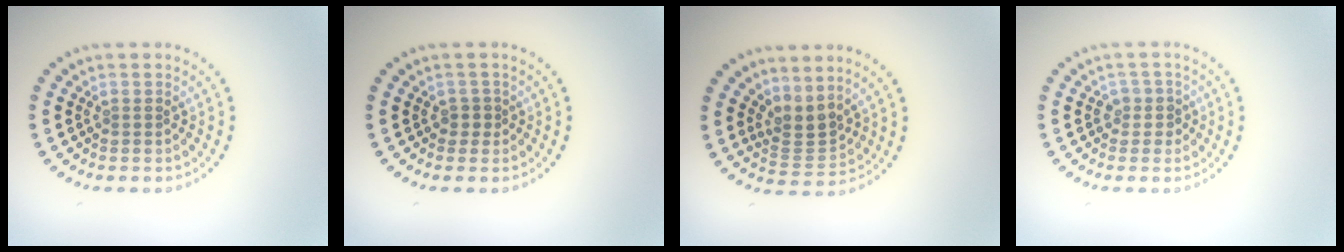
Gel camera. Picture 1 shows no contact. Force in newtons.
{"total": 1.0, "press": 0.8, "slide": 0.5}
{"total": 2.6, "press": 1.9, "slide": 1.8}
{"total": 1.7, "press": 1.4, "slide": 0.8}